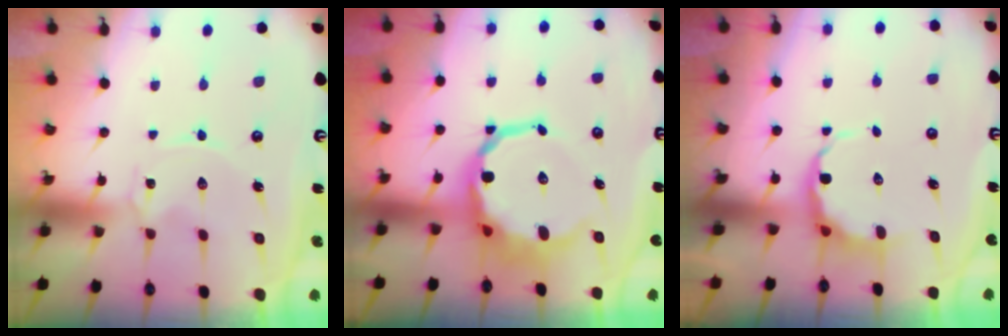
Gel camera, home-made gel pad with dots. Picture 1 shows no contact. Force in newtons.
{"total": 13.5, "press": 13.1, "slide": 3.2}
{"total": 7.3, "press": 7.1, "slide": 1.8}